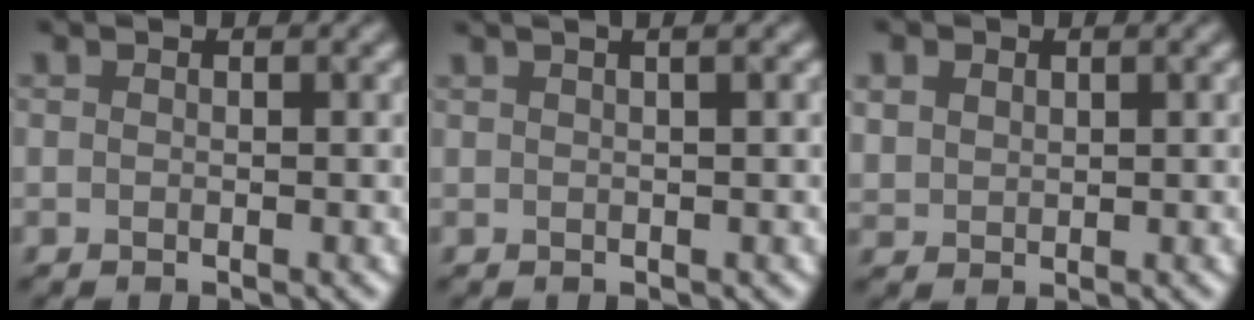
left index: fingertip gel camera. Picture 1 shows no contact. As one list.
[{"total": 3.2, "force": [1.7, 1.3, 2.4], "torque": [-0.015, 0.019, 0.000]}, {"total": 2.2, "force": [1.2, 1.6, 0.9], "torque": [-0.027, 0.005, 0.027]}]